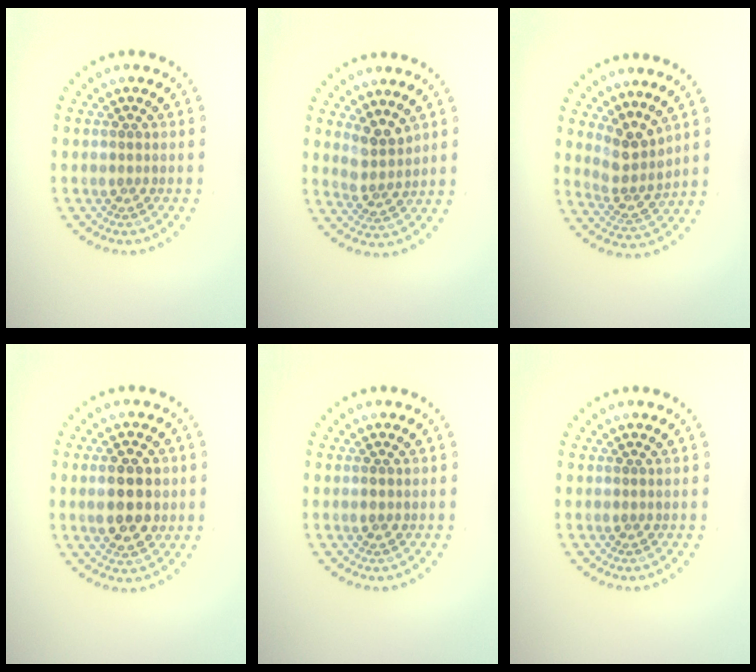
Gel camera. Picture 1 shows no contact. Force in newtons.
{"total": 2.4, "press": 1.9, "slide": 1.6}
{"total": 3.2, "press": 2.4, "slide": 2.0}
{"total": 5.1, "press": 5.1, "slide": 0.3}
{"total": 0.8, "press": 0.8, "slide": 0.1}
{"total": 0.0}